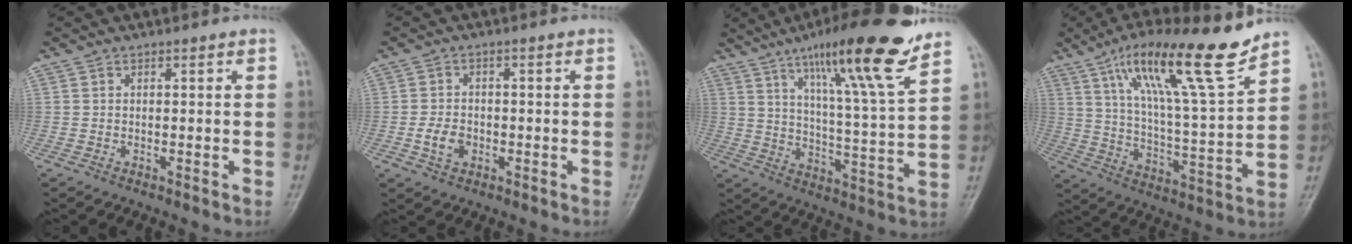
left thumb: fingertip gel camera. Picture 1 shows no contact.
{"total": 4.0, "force": [-1.3, 3.0, 2.3], "torque": [-0.037, 0.008, -0.025]}
{"total": 19.3, "force": [12.6, 1.9, 14.5], "torque": [-0.209, -0.062, 0.198]}
{"total": 19.4, "force": [12.9, 2.4, 14.4], "torque": [-0.224, -0.058, 0.219]}